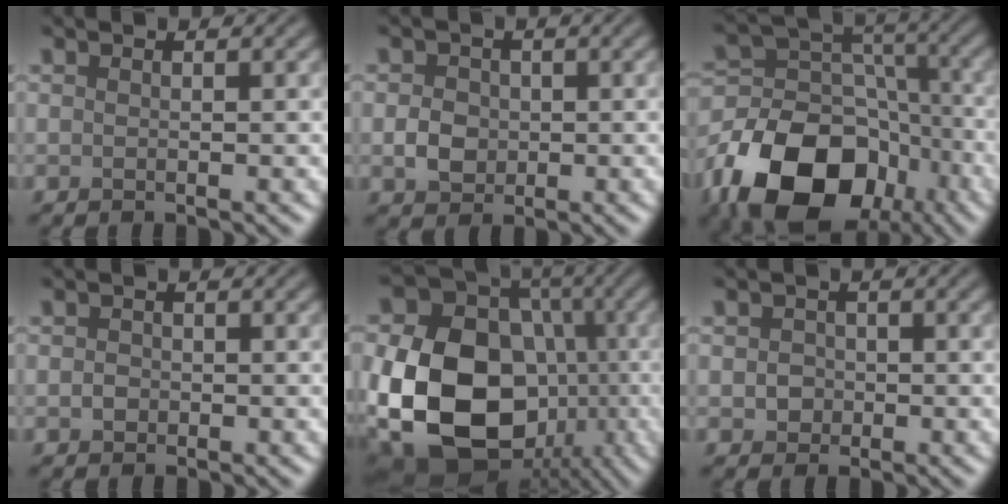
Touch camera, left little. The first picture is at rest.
{"total": 2.4, "force": [-0.2, 2.1, 1.2], "torque": [-0.019, 0.000, -0.008]}
{"total": 14.6, "force": [-7.8, 9.6, 7.7], "torque": [-0.160, 0.001, -0.143]}
{"total": 0.9, "force": [-0.2, 0.8, 0.3], "torque": [-0.004, -0.003, -0.006]}
{"total": 18.4, "force": [-3.9, 14.3, 10.9], "torque": [-0.222, -0.029, -0.058]}
{"total": 1.5, "force": [-0.1, 1.4, 0.6], "torque": [-0.005, -0.002, -0.006]}